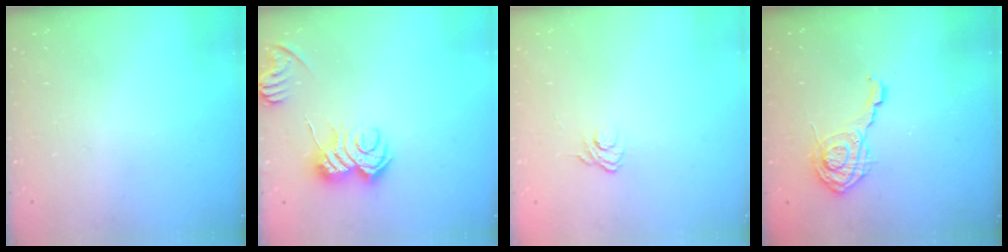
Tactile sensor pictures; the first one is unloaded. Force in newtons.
{"total": 9.5, "press": 9.5, "slide": 0.1}
{"total": 2.8, "press": 2.5, "slide": 1.4}
{"total": 10.8, "press": 10.7, "slide": 0.7}